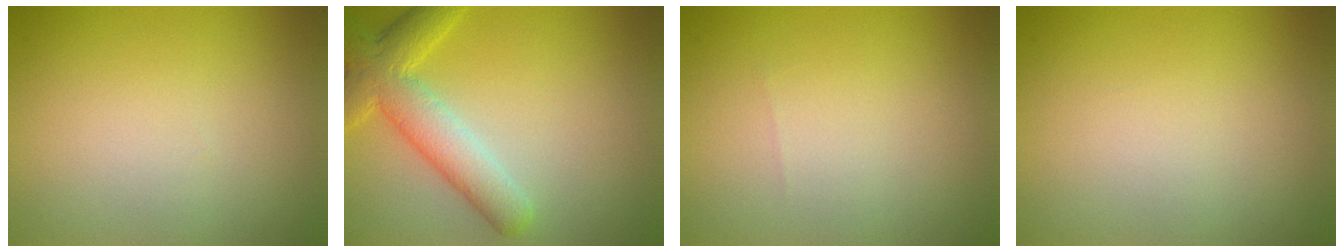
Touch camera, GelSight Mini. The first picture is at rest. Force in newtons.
{"total": 5.6, "press": 5.6, "slide": 0.2}
{"total": 0.0}
{"total": 0.0}